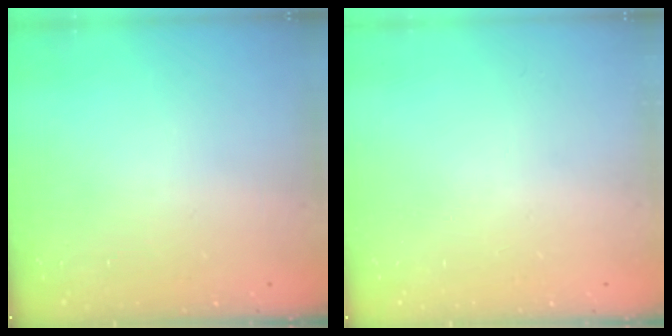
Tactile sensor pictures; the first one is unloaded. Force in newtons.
{"total": 0.0}